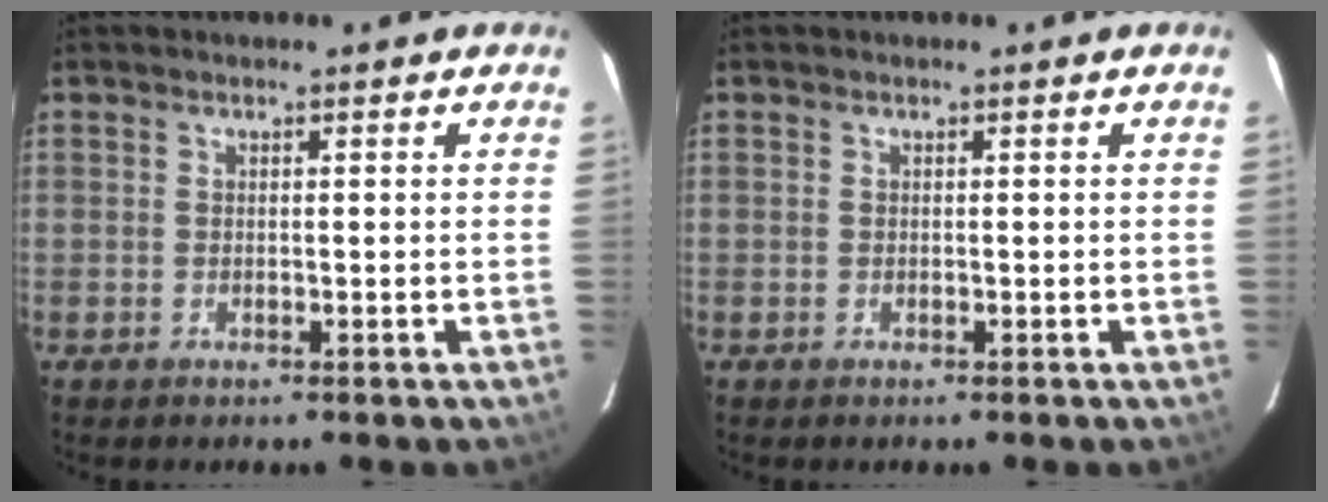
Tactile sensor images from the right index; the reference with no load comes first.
{"total": 0.0}